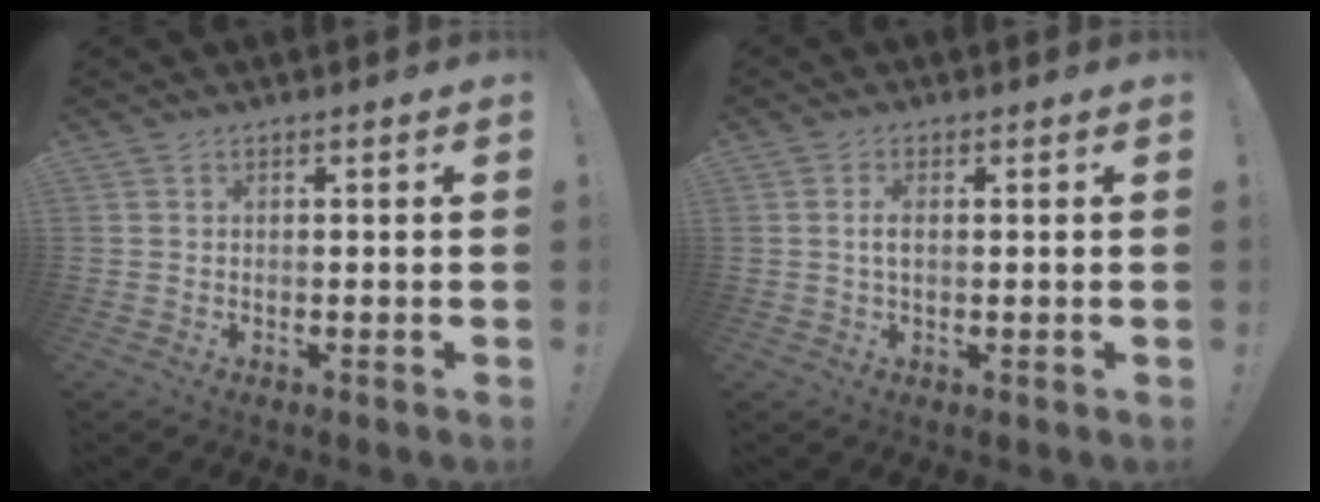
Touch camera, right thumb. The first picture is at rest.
{"total": 2.6, "force": [0.3, 1.3, 2.2], "torque": [-0.029, -0.001, 0.001]}